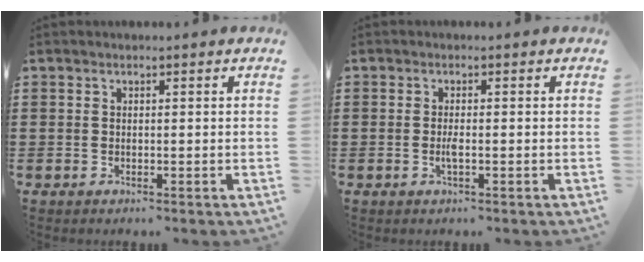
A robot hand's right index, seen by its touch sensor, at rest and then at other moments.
{"total": 1.7, "force": [-0.5, 0.2, 1.6], "torque": [-0.039, -0.004, -0.012]}